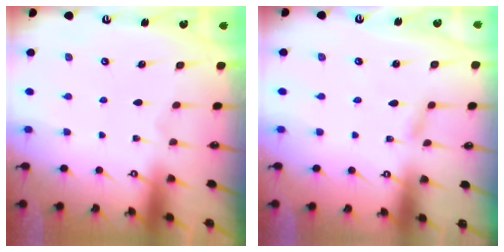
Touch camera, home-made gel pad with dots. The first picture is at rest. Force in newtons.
{"total": 1.6, "press": 1.6, "slide": 0.1}